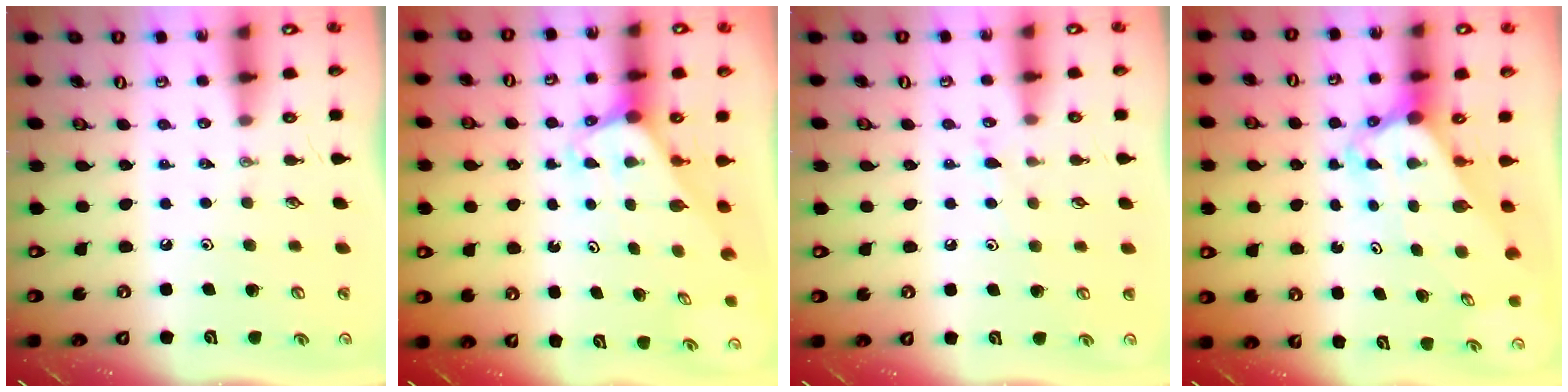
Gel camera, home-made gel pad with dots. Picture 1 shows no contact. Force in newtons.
{"total": 1.8, "press": 1.8, "slide": 0.1}
{"total": 5.9, "press": 5.9, "slide": 0.7}
{"total": 4.0, "press": 4.0, "slide": 0.3}